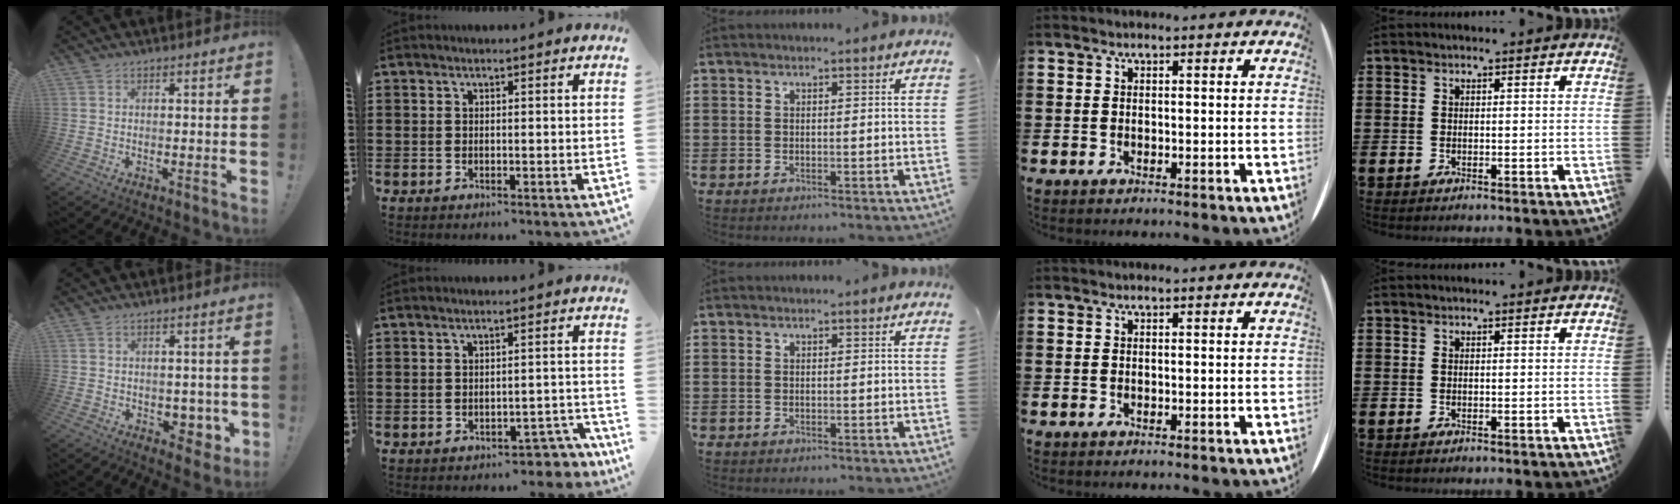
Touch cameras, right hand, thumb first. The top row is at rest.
{"thumb": {"total": 5.0, "force": [-0.4, 4.2, 2.6], "torque": [-0.016, 0.001, -0.001]}, "index": {"total": 2.7, "force": [-2.5, 0.7, 0.6], "torque": [-0.016, 0.004, -0.052]}}